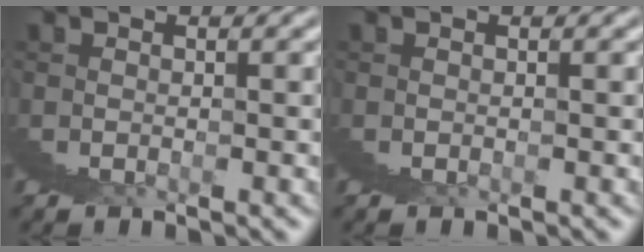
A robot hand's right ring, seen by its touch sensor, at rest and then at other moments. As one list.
[{"total": 0.0}]